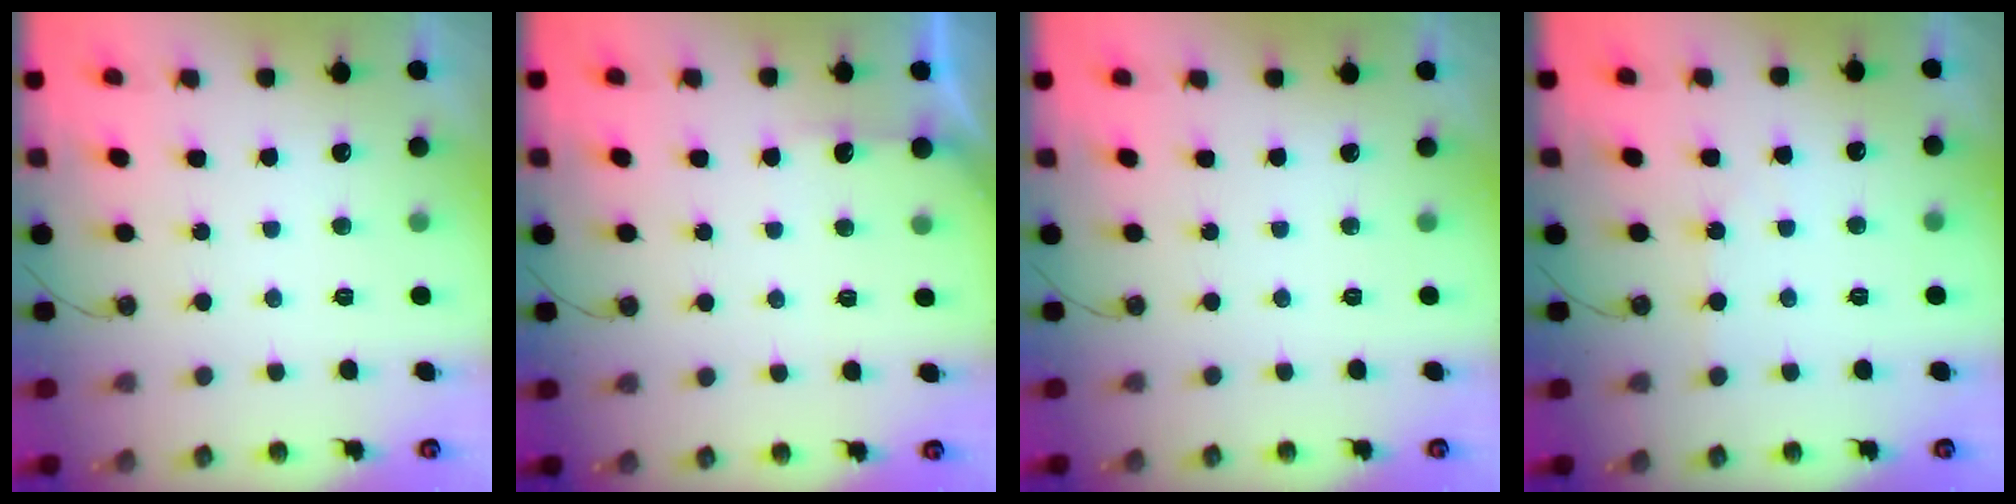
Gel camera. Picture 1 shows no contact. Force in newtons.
{"total": 2.6, "press": 2.6, "slide": 0.4}
{"total": 0.0}
{"total": 1.5, "press": 1.4, "slide": 0.3}